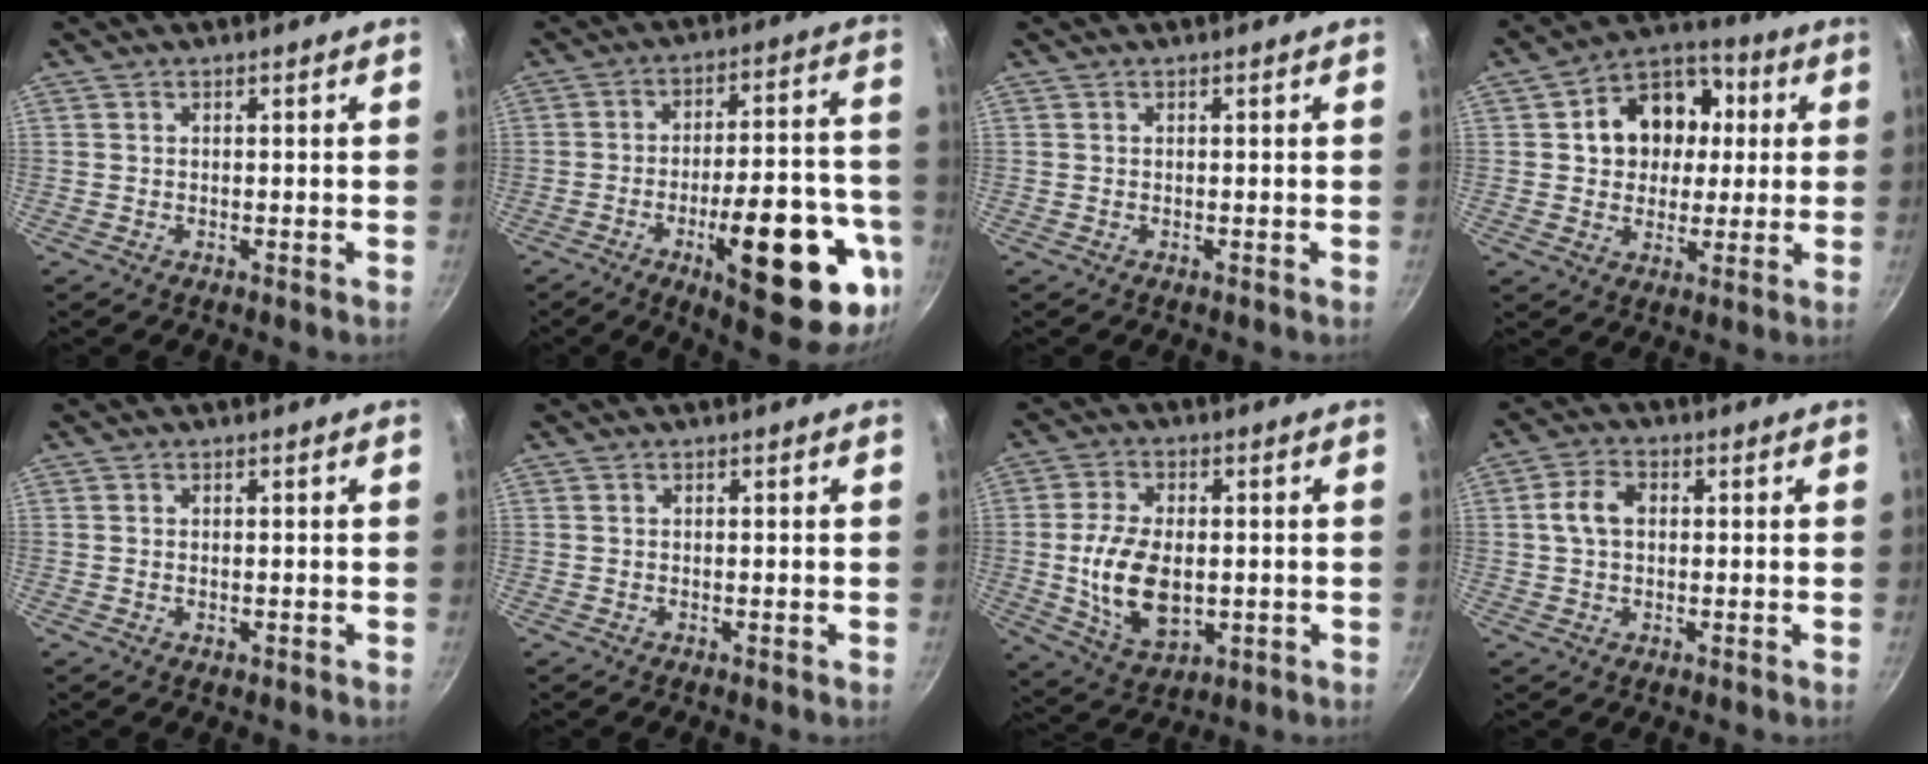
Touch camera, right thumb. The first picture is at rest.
{"total": 24.2, "force": [-8.8, 7.7, 21.2], "torque": [-0.259, 0.028, -0.112]}
{"total": 0.0}
{"total": 14.3, "force": [2.4, 11.0, 8.8], "torque": [-0.086, 0.016, 0.032]}
{"total": 0.6, "force": [-0.1, 0.5, 0.4], "torque": [-0.010, 0.001, 0.000]}
{"total": 0.0}
{"total": 13.2, "force": [-1.0, 7.9, 10.5], "torque": [-0.186, -0.005, -0.006]}
{"total": 5.5, "force": [0.6, 3.7, 4.0], "torque": [-0.079, 0.015, 0.009]}